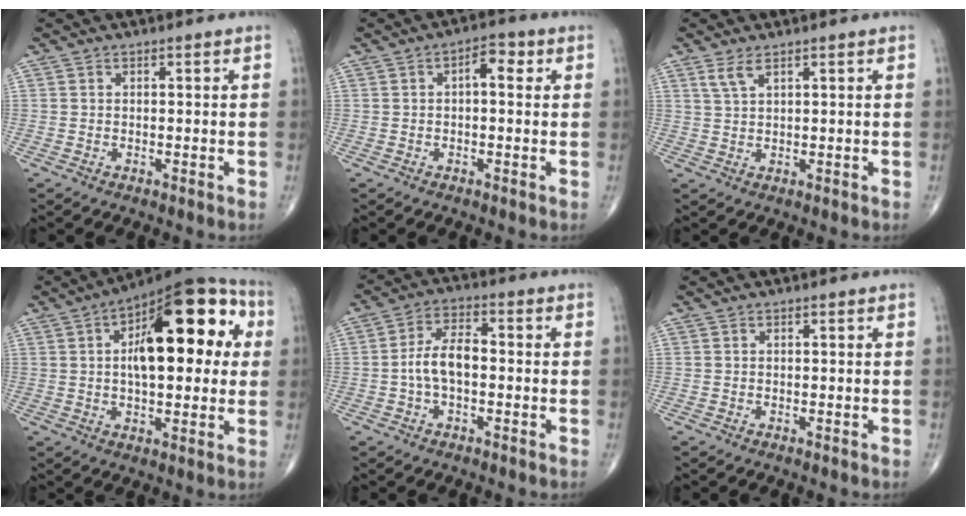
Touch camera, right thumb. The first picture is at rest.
{"total": 4.1, "force": [0.9, 2.0, 3.5], "torque": [-0.040, 0.012, 0.006]}
{"total": 2.6, "force": [1.7, 0.7, 1.8], "torque": [-0.042, -0.002, 0.041]}
{"total": 22.4, "force": [4.8, 10.0, 19.5], "torque": [-0.254, 0.020, 0.059]}
{"total": 7.1, "force": [-0.9, 3.7, 6.0], "torque": [-0.116, 0.025, -0.024]}
{"total": 0.0}